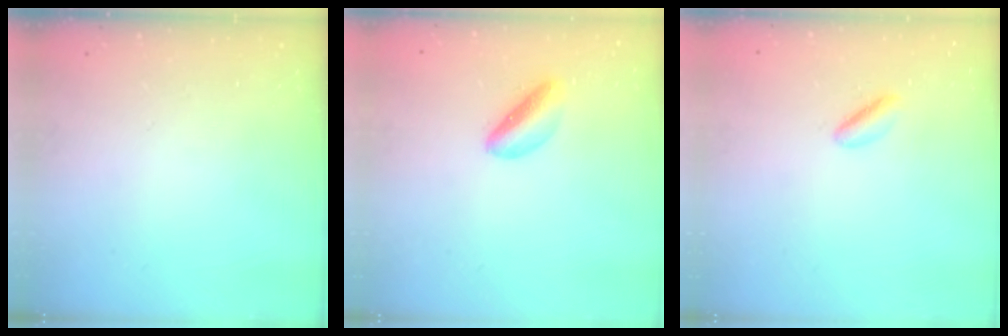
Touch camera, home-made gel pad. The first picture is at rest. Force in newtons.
{"total": 4.6, "press": 4.4, "slide": 1.3}
{"total": 2.5, "press": 2.3, "slide": 1.0}